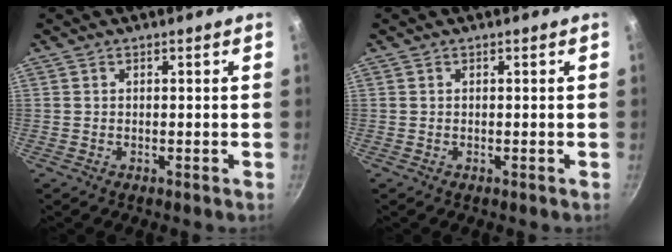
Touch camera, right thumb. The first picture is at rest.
{"total": 0.0}